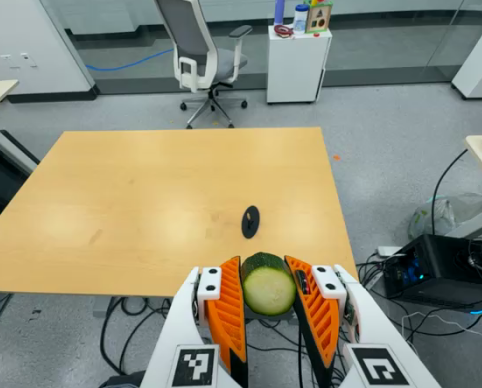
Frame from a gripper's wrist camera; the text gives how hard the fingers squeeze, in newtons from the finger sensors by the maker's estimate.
{"total": 12.2, "left": 12.5, "right": 11.8}